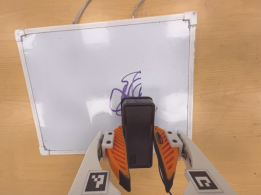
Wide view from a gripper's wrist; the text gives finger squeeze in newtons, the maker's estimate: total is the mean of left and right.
{"total": 7.3, "left": 6.1, "right": 8.5}